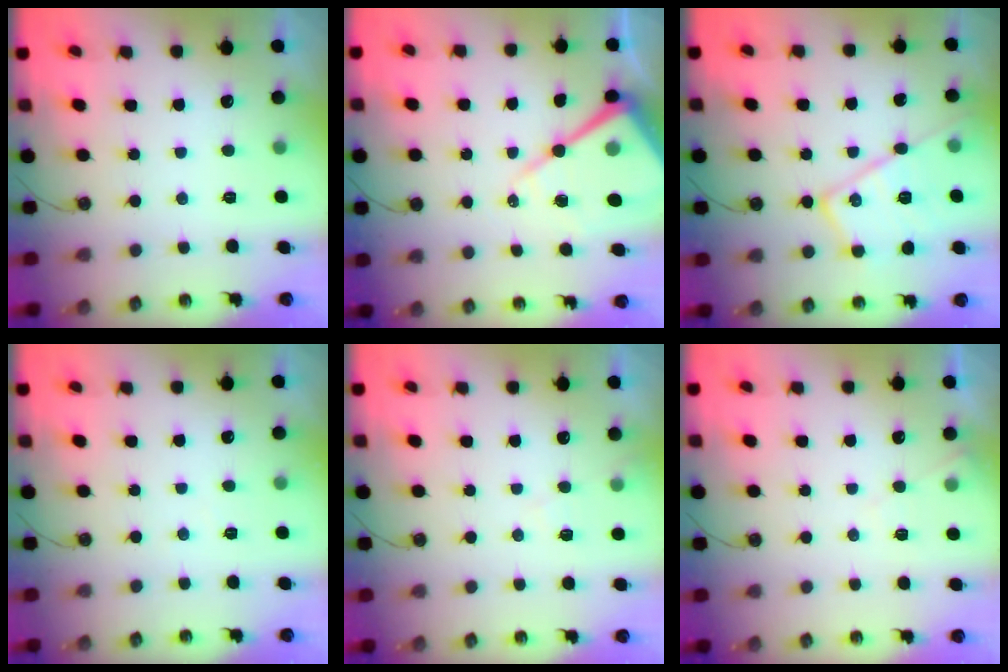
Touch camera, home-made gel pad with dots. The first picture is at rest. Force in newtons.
{"total": 16.4, "press": 16.3, "slide": 1.6}
{"total": 17.6, "press": 17.5, "slide": 0.8}
{"total": 2.8, "press": 2.8, "slide": 0.5}
{"total": 6.3, "press": 6.2, "slide": 0.7}
{"total": 5.4, "press": 5.3, "slide": 0.8}